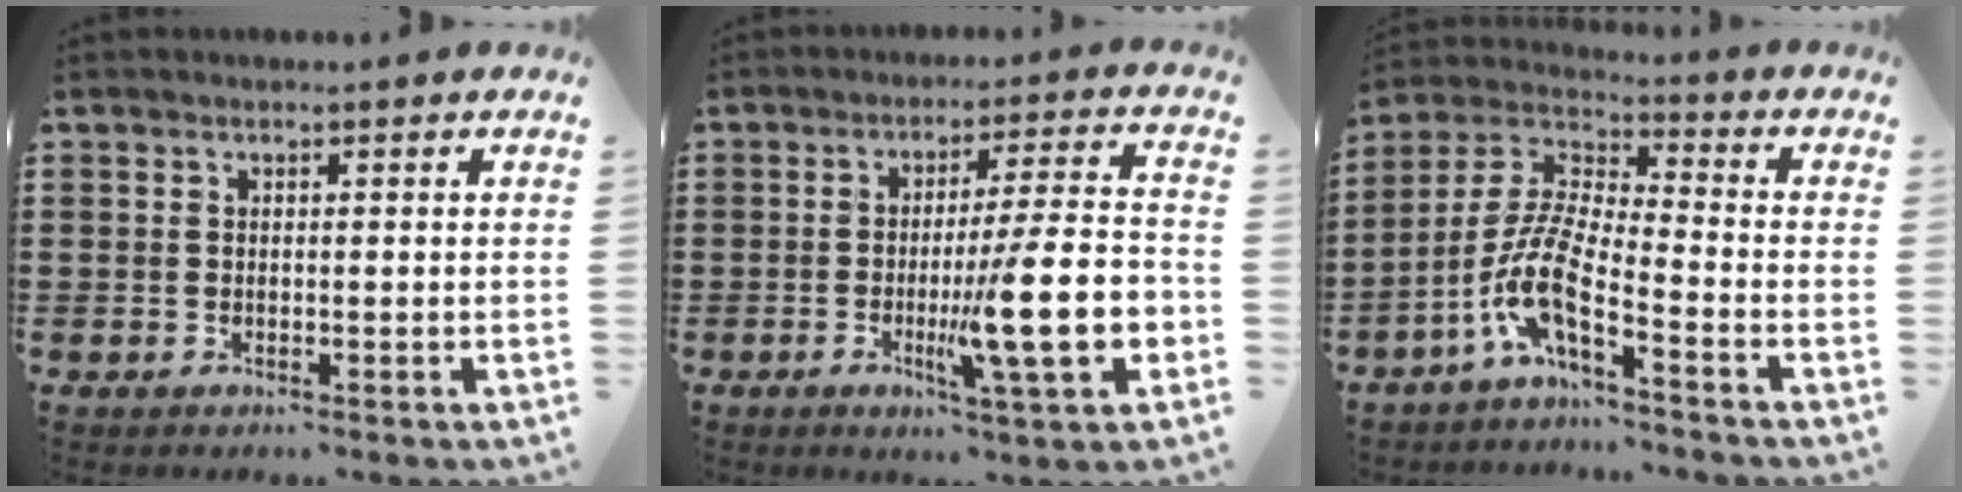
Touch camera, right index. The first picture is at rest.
{"total": 15.2, "force": [-3.4, 2.1, 14.7], "torque": [-0.236, -0.016, -0.058]}
{"total": 9.0, "force": [-5.2, 1.6, 7.1], "torque": [-0.180, -0.029, -0.110]}